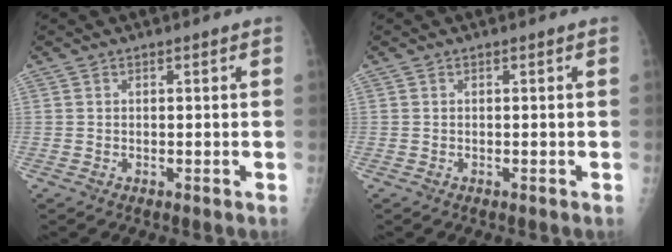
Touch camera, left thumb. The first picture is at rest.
{"total": 0.0}